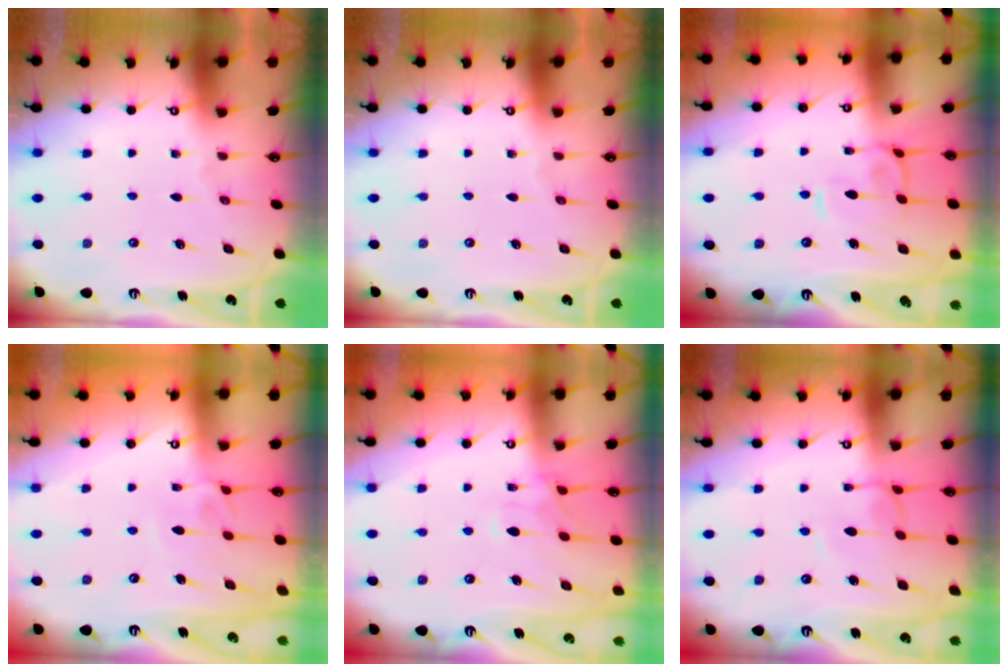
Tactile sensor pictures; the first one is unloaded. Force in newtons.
{"total": 0.0}
{"total": 1.1, "press": 0.9, "slide": 0.7}
{"total": 0.9, "press": 0.2, "slide": 0.8}
{"total": 1.7, "press": 1.1, "slide": 1.2}
{"total": 1.4, "press": 1.4, "slide": 0.4}